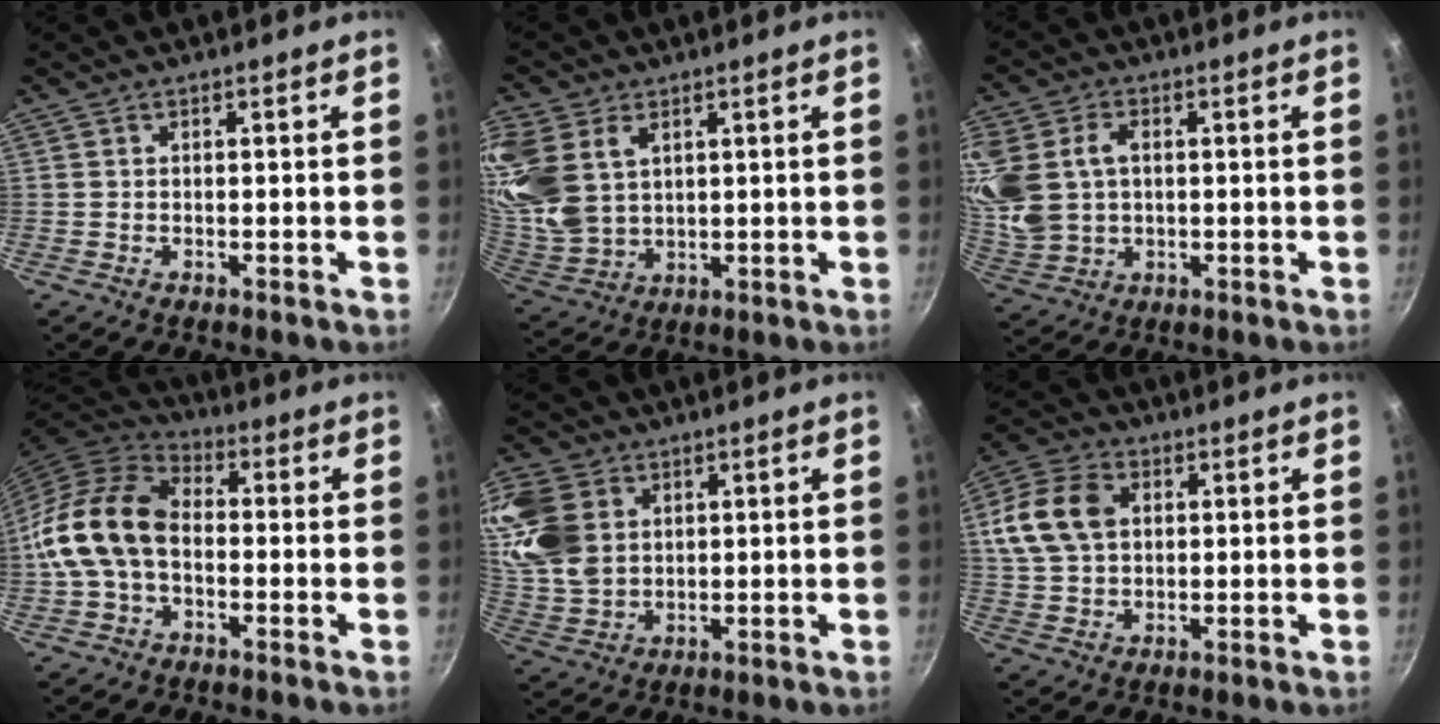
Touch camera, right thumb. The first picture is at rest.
{"total": 18.2, "force": [6.3, 12.8, 11.2], "torque": [-0.261, -0.004, 0.142]}
{"total": 15.7, "force": [2.7, 11.9, 9.9], "torque": [-0.235, 0.010, 0.063]}
{"total": 14.5, "force": [-1.3, 9.8, 10.5], "torque": [-0.181, 0.037, -0.043]}
{"total": 14.4, "force": [4.4, 10.8, 8.4], "torque": [-0.166, -0.013, 0.098]}
{"total": 12.7, "force": [2.9, 9.1, 8.4], "torque": [-0.152, 0.009, 0.045]}